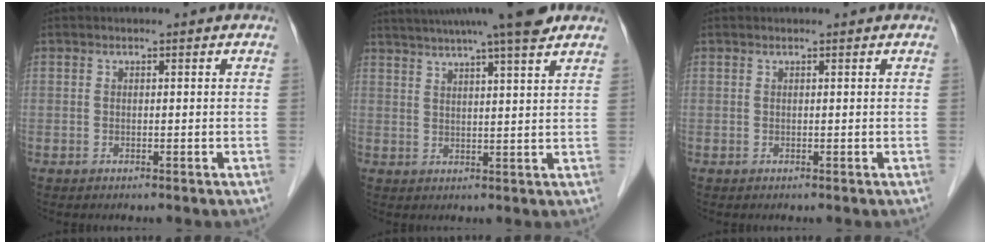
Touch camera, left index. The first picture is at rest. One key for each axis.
{"total": 12.8, "fx": 10.6, "fy": -0.3, "fz": 7.1, "tx": -0.121, "ty": 0.022, "tz": 0.142}
{"total": 0.0}